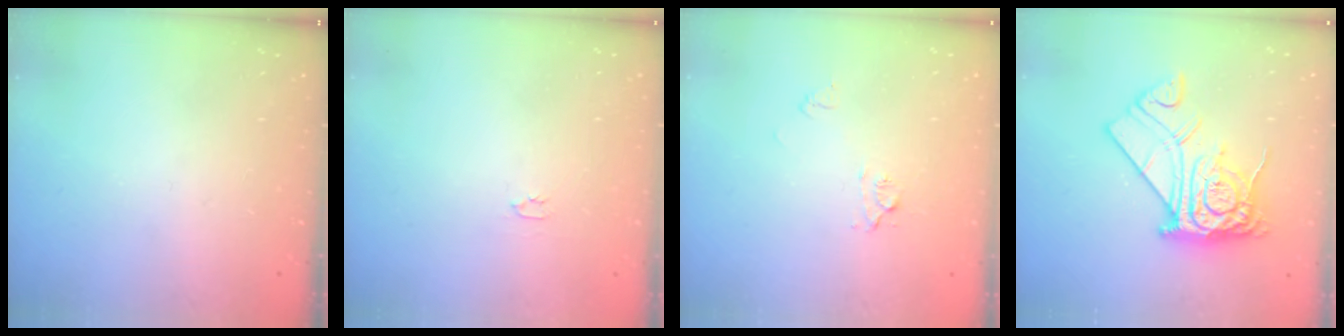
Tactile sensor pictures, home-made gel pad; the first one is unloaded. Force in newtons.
{"total": 2.0, "press": 2.0, "slide": 0.3}
{"total": 6.0, "press": 5.9, "slide": 0.5}
{"total": 15.7, "press": 15.6, "slide": 1.6}